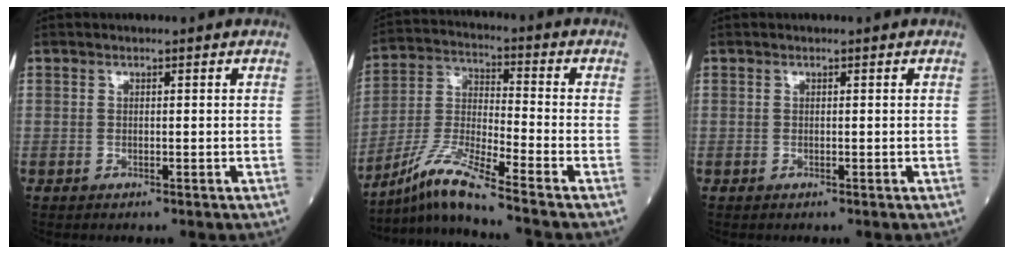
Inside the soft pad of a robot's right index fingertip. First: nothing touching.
{"total": 10.1, "force": [-8.2, -1.6, 5.6], "torque": [-0.131, -0.018, -0.159]}
{"total": 0.0}